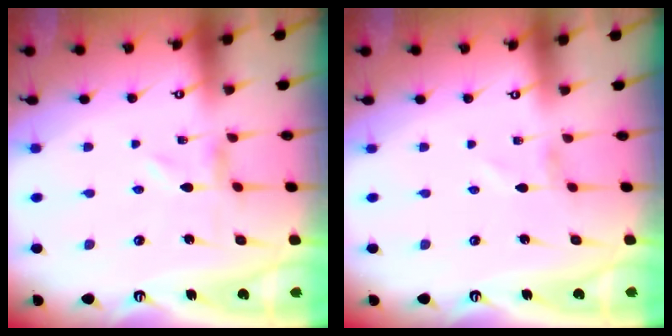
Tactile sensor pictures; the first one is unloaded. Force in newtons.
{"total": 1.0, "press": 1.0, "slide": 0.1}